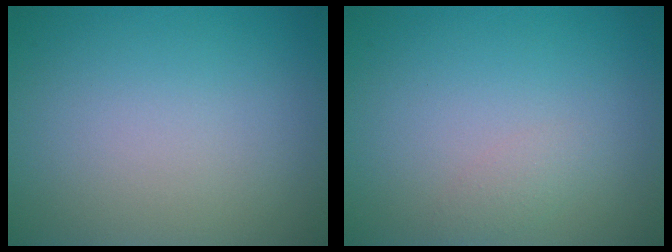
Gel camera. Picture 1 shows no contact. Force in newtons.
{"total": 1.0, "press": 1.0, "slide": 0.0}